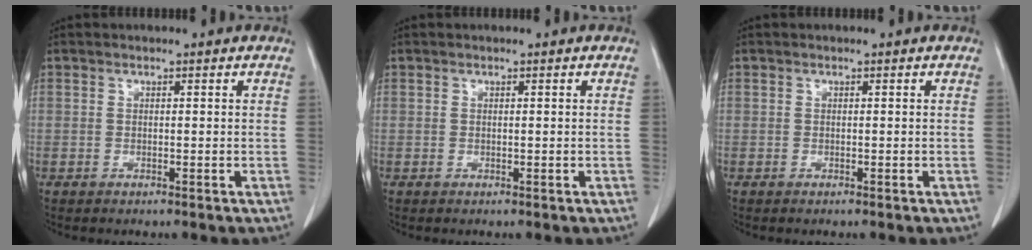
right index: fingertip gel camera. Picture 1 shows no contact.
{"total": 0.0}
{"total": 0.0}